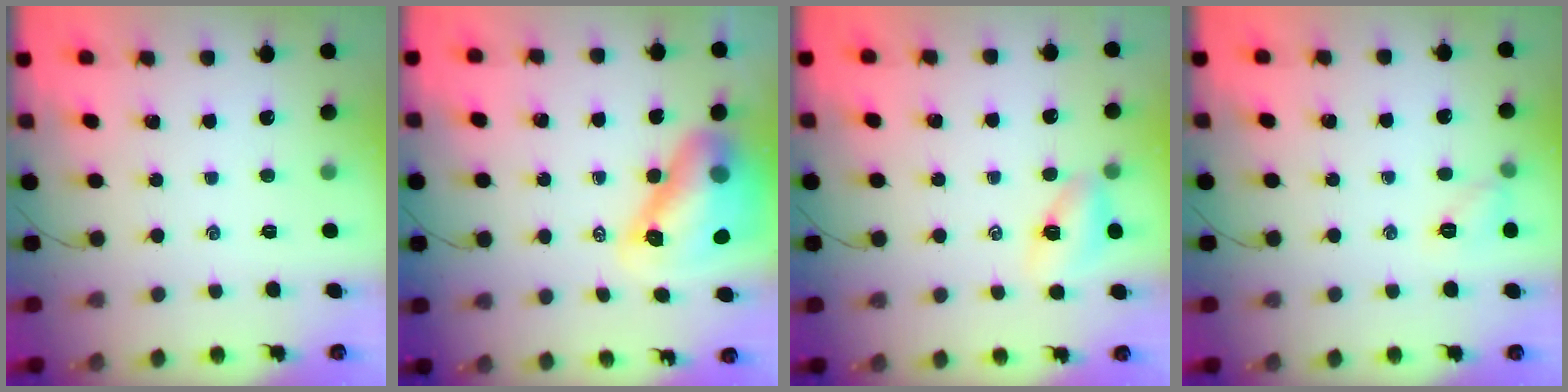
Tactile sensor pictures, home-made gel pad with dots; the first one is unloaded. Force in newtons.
{"total": 13.9, "press": 13.2, "slide": 4.5}
{"total": 5.5, "press": 5.4, "slide": 1.1}
{"total": 7.0, "press": 6.8, "slide": 1.6}